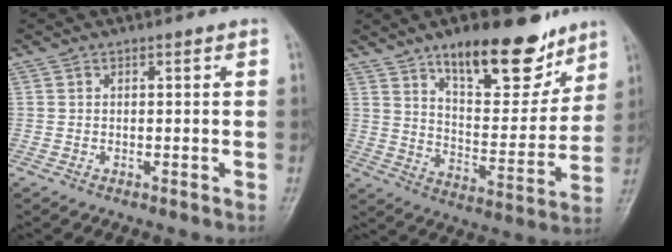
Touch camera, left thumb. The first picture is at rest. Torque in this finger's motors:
{"motor_torque": [0.68, 0.54, 1.39, -1.38, 0.20]}